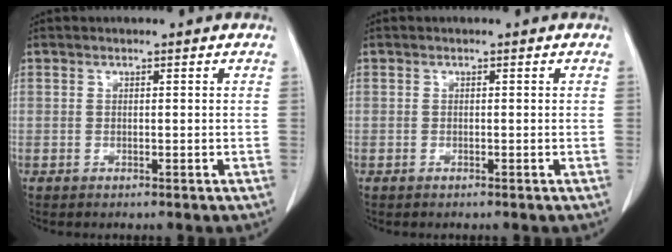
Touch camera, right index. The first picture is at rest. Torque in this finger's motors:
{"motor_torque": [0.14, -0.08, 0.05, 0.00]}